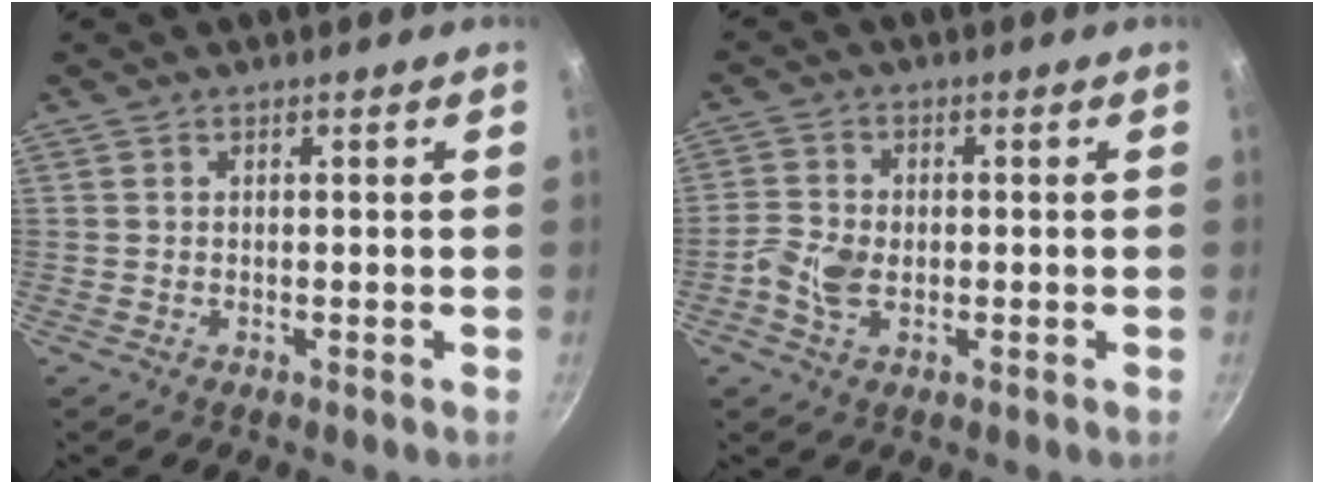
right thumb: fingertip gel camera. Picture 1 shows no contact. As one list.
[{"total": 5.3, "force": [-1.2, 3.4, 3.9], "torque": [-0.087, 0.009, -0.031]}]